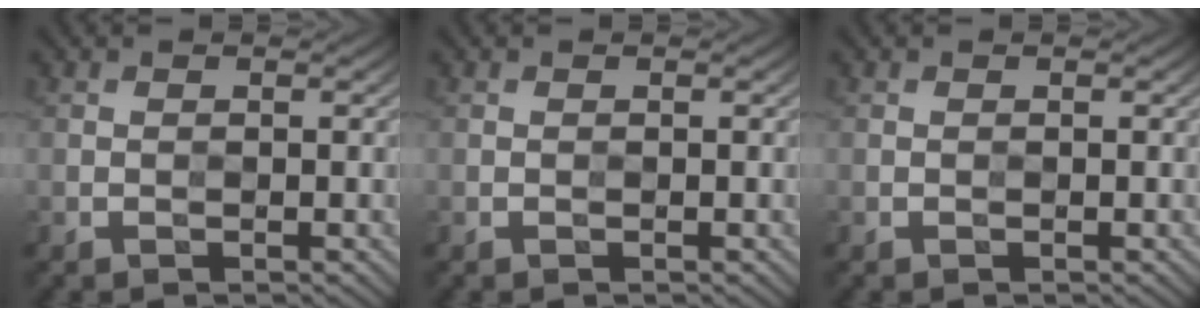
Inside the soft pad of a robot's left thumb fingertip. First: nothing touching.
{"total": 0.0}
{"total": 0.0}